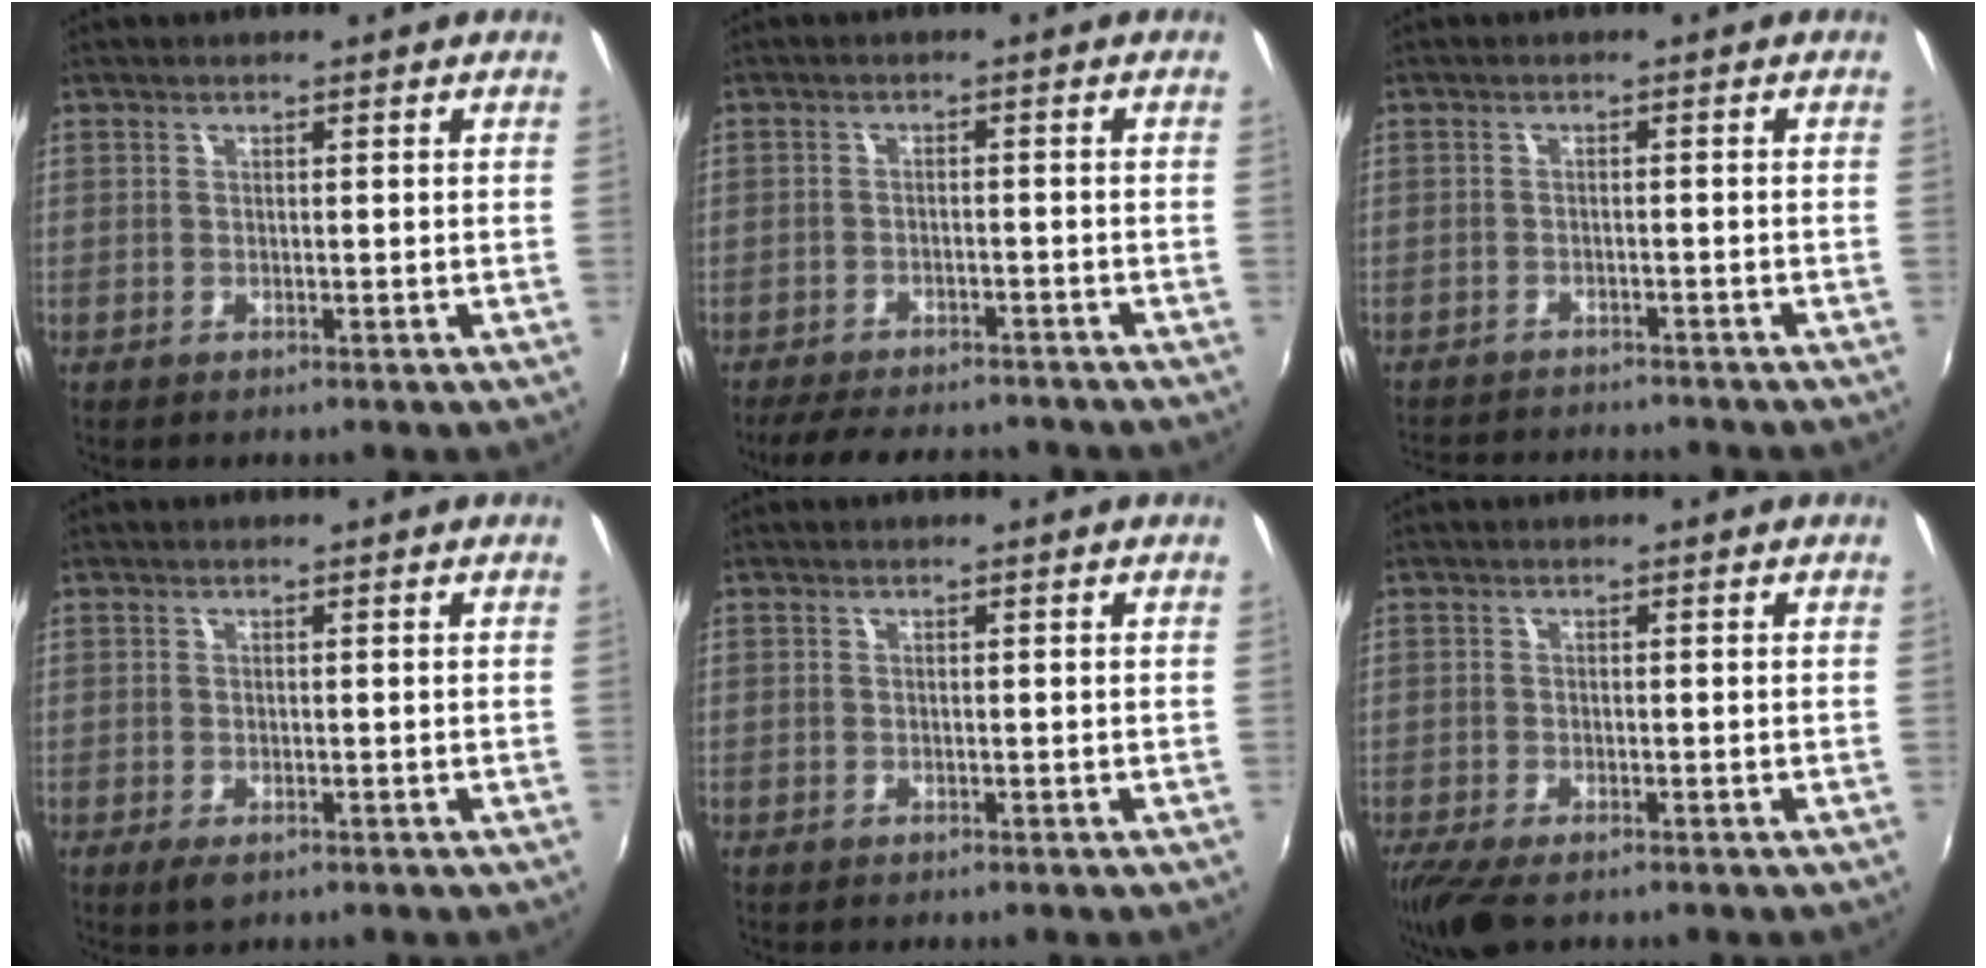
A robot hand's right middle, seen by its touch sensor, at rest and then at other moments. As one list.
[{"total": 11.7, "force": [-10.1, 3.5, 4.7], "torque": [-0.108, -0.010, -0.145]}, {"total": 9.2, "force": [-8.6, 1.8, 2.9], "torque": [-0.074, -0.011, -0.127]}, {"total": 2.2, "force": [-1.2, 1.0, 1.5], "torque": [-0.030, -0.010, -0.019]}, {"total": 0.5, "force": [-0.3, 0.4, 0.0], "torque": [0.000, 0.002, -0.005]}, {"total": 6.5, "force": [-4.8, 1.7, 4.1], "torque": [-0.095, -0.034, -0.088]}]